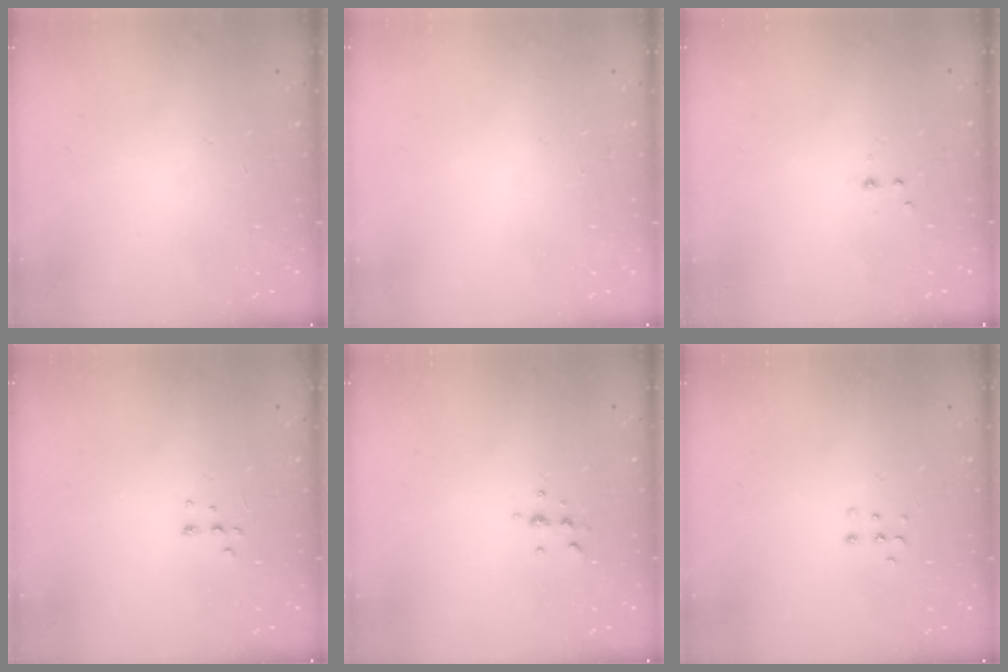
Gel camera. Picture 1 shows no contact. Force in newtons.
{"total": 0.0}
{"total": 2.2, "press": 1.9, "slide": 1.0}
{"total": 3.4, "press": 3.3, "slide": 0.6}
{"total": 5.4, "press": 5.4, "slide": 0.7}
{"total": 3.8, "press": 3.8, "slide": 0.6}